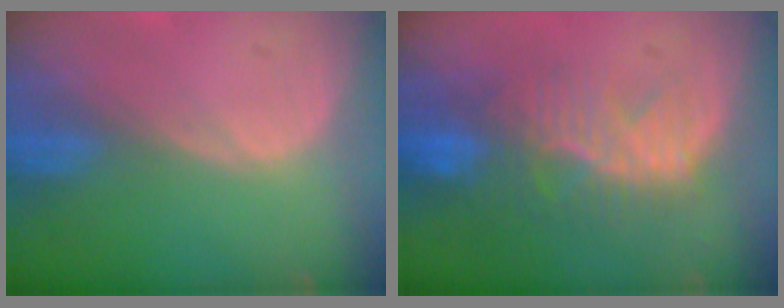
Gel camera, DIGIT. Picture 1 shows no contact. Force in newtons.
{"total": 10.1, "press": 8.7, "slide": 5.1}